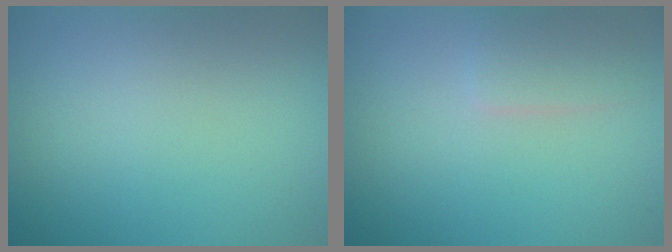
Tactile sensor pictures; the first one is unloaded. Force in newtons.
{"total": 1.8, "press": 1.8, "slide": 0.0}